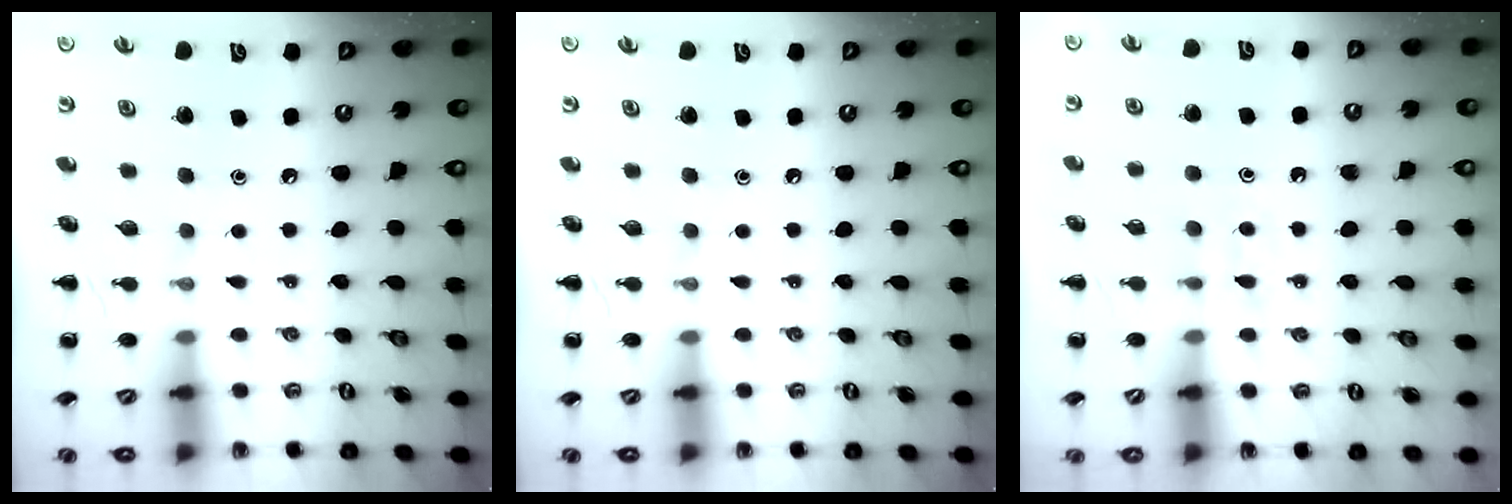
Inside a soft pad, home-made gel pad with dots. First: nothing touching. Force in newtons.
{"total": 0.0}
{"total": 3.5, "press": 3.3, "slide": 1.2}